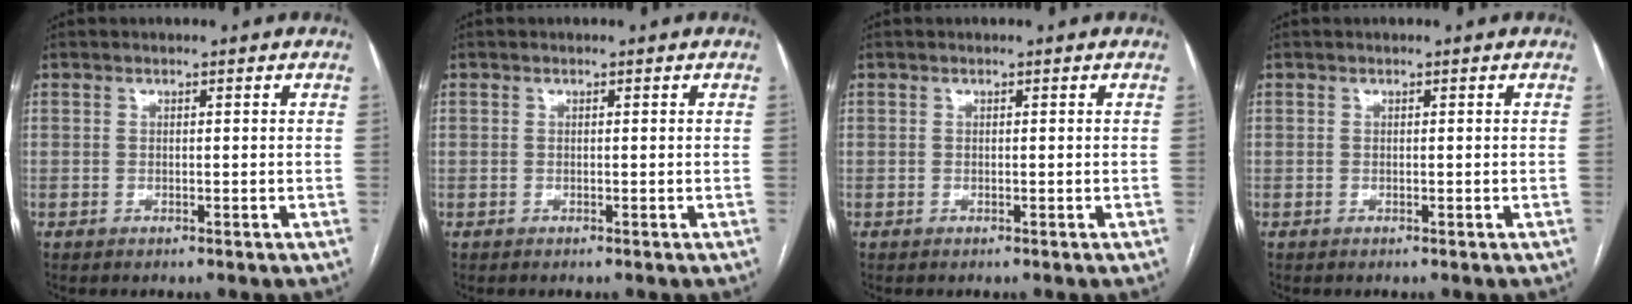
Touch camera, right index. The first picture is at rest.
{"total": 0.0}
{"total": 0.0}
{"total": 0.0}